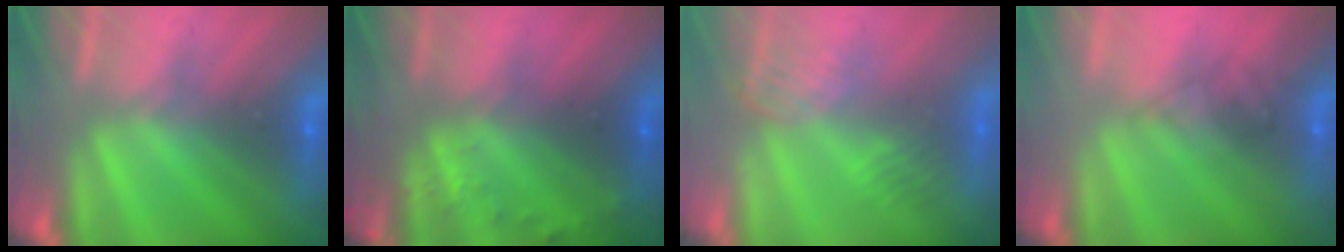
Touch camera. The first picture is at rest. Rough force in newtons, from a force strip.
{"total": 6.0}
{"total": 2.7}
{"total": 1.5}